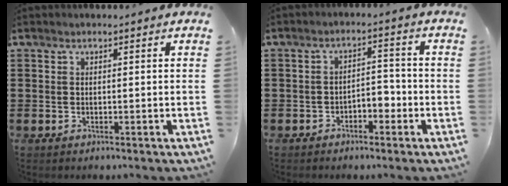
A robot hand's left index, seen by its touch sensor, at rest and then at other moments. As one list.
[{"total": 3.1, "force": [-2.4, 1.5, 1.4], "torque": [-0.030, 0.008, -0.050]}]